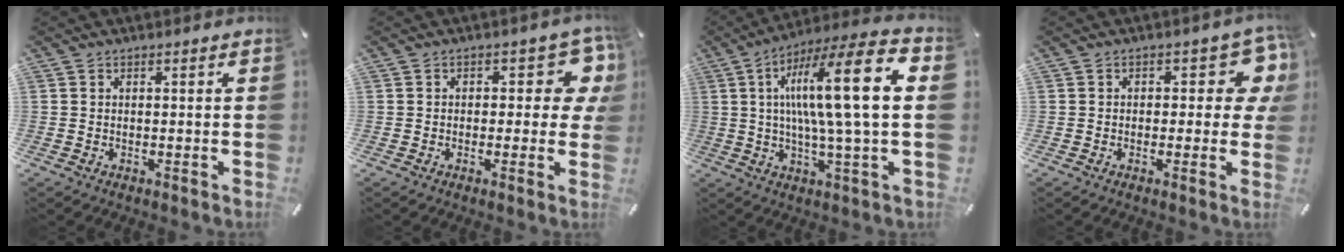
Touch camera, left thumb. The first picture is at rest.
{"total": 8.5, "force": [2.0, 4.8, 6.7], "torque": [-0.070, -0.009, 0.030]}
{"total": 19.4, "force": [3.3, 2.5, 19.0], "torque": [-0.346, -0.008, 0.031]}
{"total": 8.5, "force": [2.0, 4.8, 6.7], "torque": [-0.070, -0.010, 0.032]}